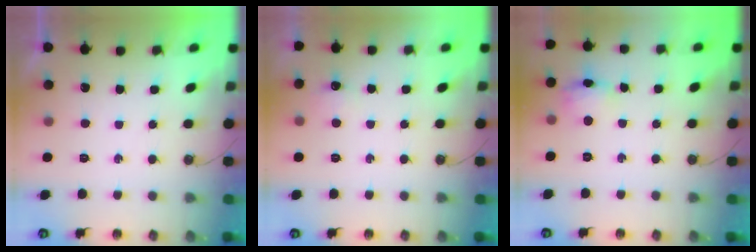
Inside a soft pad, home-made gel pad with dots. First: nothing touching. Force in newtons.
{"total": 4.3, "press": 4.2, "slide": 1.1}
{"total": 7.1, "press": 7.0, "slide": 1.1}